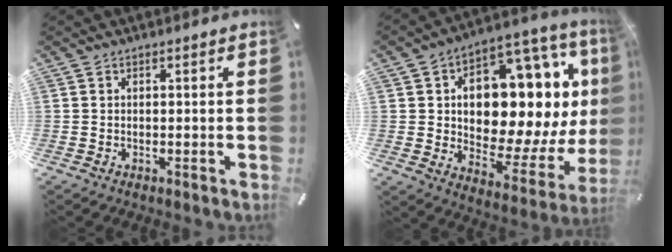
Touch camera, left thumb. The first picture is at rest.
{"total": 19.7, "force": [5.2, 11.9, 14.8], "torque": [-0.214, -0.055, 0.085]}